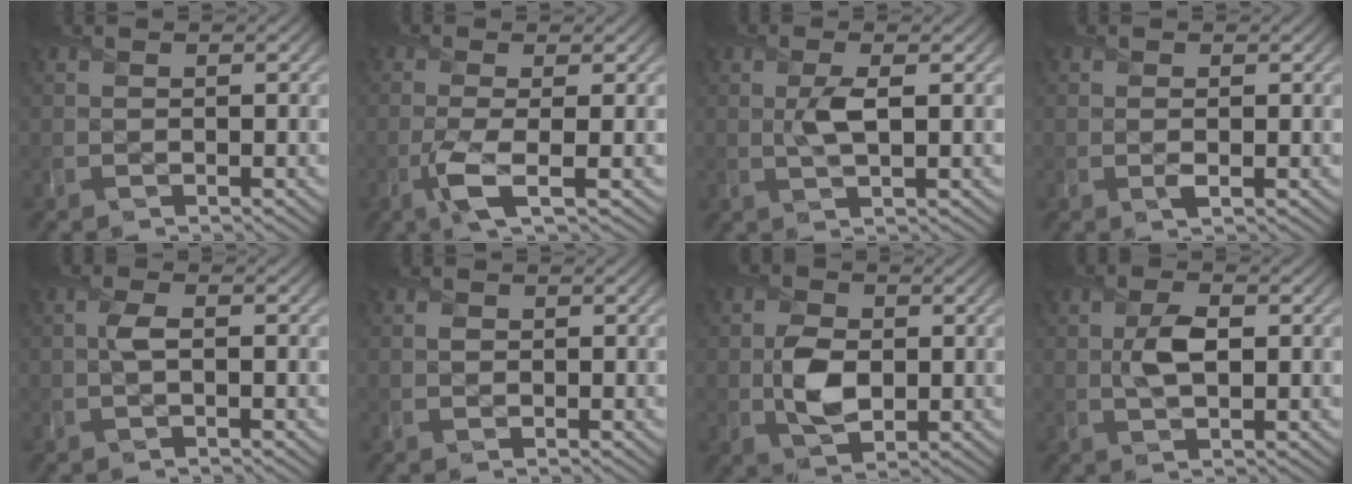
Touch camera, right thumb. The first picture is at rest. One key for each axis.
{"total": 3.9, "fx": -1.3, "fy": 0.8, "fz": 3.6, "tx": -0.076, "ty": -0.001, "tz": -0.037}
{"total": 3.4, "fx": 0.5, "fy": 1.2, "fz": 3.1, "tx": -0.069, "ty": -0.002, "tz": 0.006}
{"total": 1.1, "fx": 0.0, "fy": 0.5, "fz": 0.9, "tx": -0.018, "ty": -0.005, "tz": -0.003}
{"total": 2.0, "fx": -0.1, "fy": 0.9, "fz": 1.8, "tx": -0.040, "ty": 0.003, "tz": -0.006}
{"total": 0.8, "fx": 0.1, "fy": 0.7, "fz": 0.3, "tx": -0.005, "ty": -0.004, "tz": -0.002}
{"total": 5.7, "fx": -0.3, "fy": 4.0, "fz": 4.0, "tx": -0.086, "ty": -0.010, "tz": -0.009}
{"total": 4.3, "fx": 0.4, "fy": 2.2, "fz": 3.6, "tx": -0.079, "ty": -0.001, "tz": 0.004}